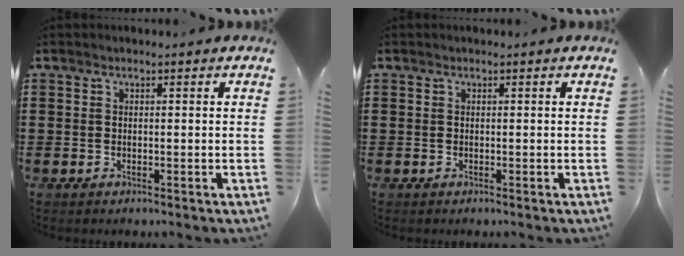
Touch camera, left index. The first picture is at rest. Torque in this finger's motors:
{"motor_torque": [-0.01, -0.01, 0.00, 0.00]}